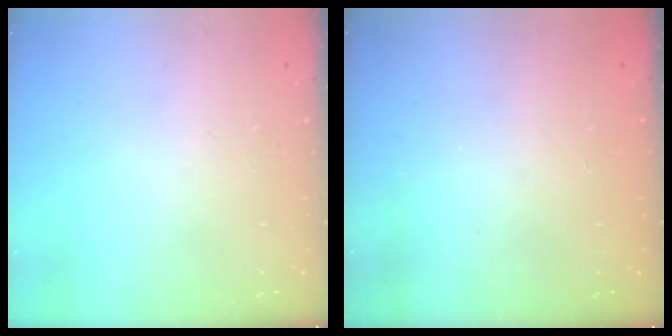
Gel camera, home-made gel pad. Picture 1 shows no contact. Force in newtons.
{"total": 0.0}